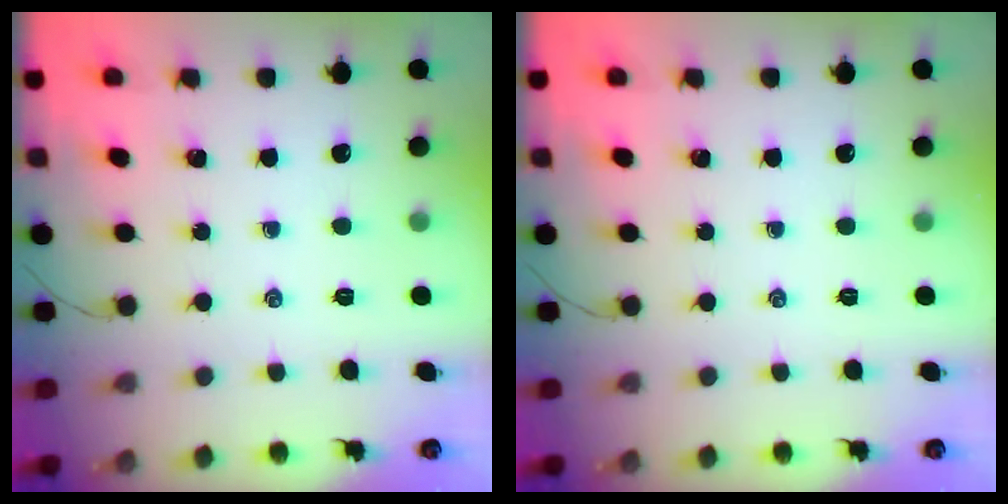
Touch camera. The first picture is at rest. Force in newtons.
{"total": 0.0}